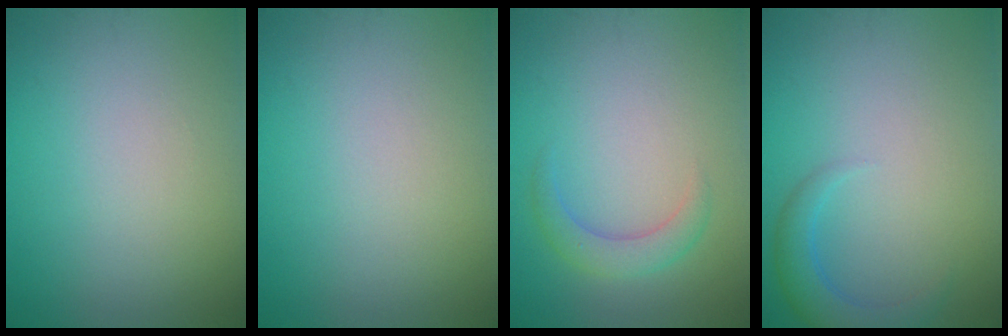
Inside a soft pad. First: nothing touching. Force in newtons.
{"total": 0.0}
{"total": 2.4, "press": 2.4, "slide": 0.0}
{"total": 2.8, "press": 2.8, "slide": 0.2}